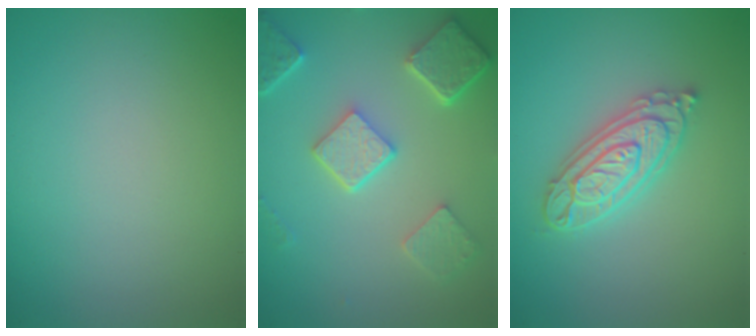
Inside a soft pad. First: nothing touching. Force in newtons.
{"total": 5.4, "press": 4.2, "slide": 3.4}
{"total": 4.3, "press": 4.2, "slide": 0.8}